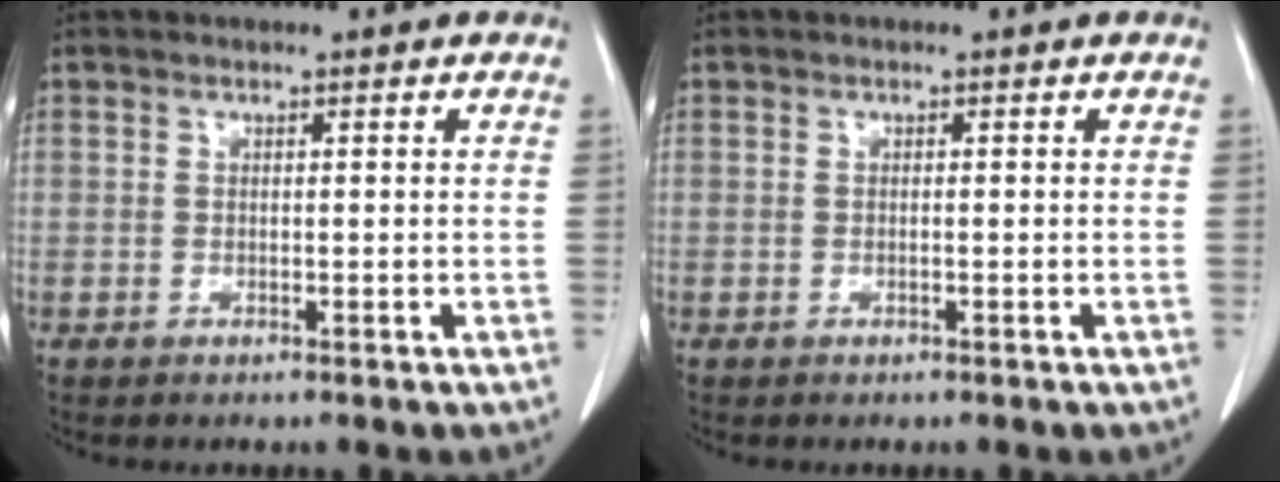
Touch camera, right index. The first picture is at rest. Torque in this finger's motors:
{"motor_torque": [-0.10, 0.06, -0.02, 0.01]}